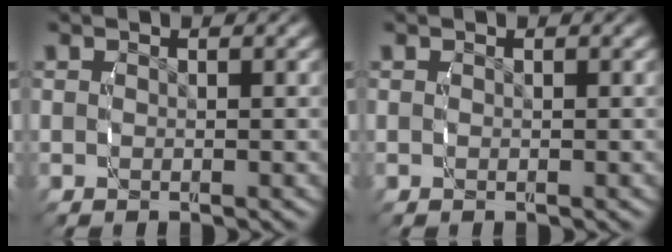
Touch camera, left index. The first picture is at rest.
{"total": 0.0}